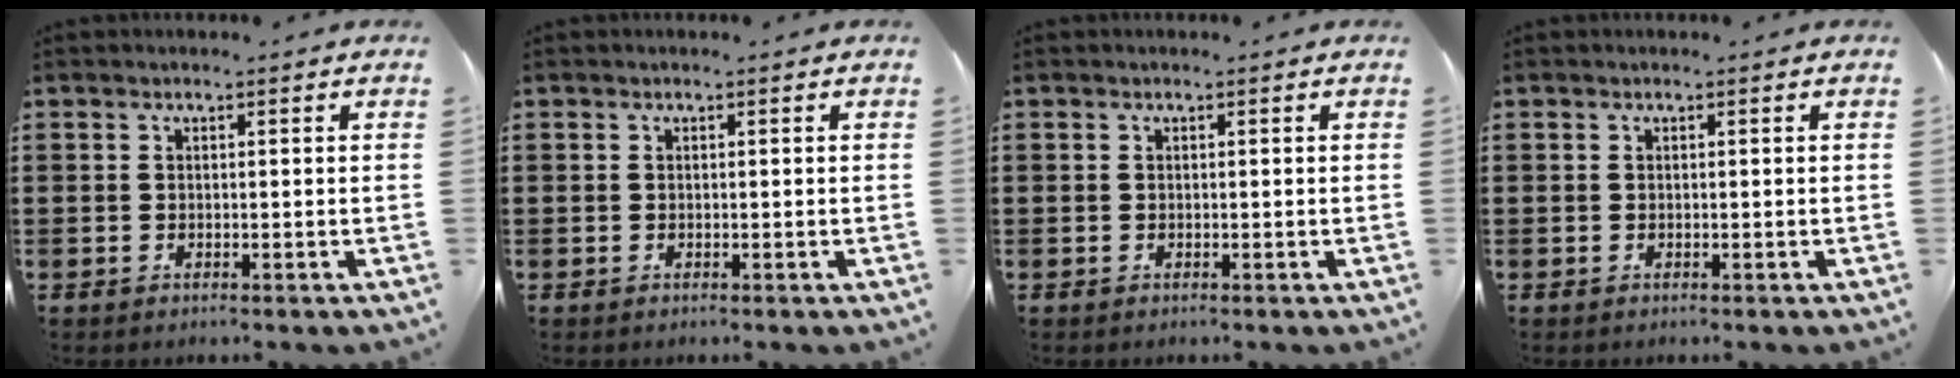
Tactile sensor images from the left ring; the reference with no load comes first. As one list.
[{"total": 0.0}, {"total": 0.0}, {"total": 0.0}]